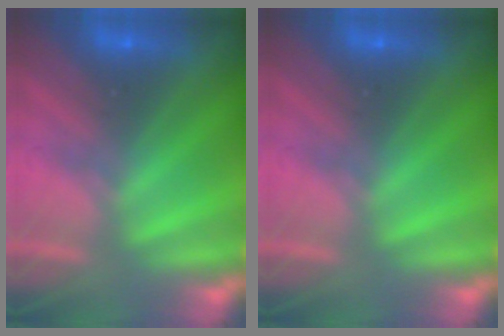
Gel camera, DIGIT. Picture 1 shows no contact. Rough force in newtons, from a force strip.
{"total": 0.0}